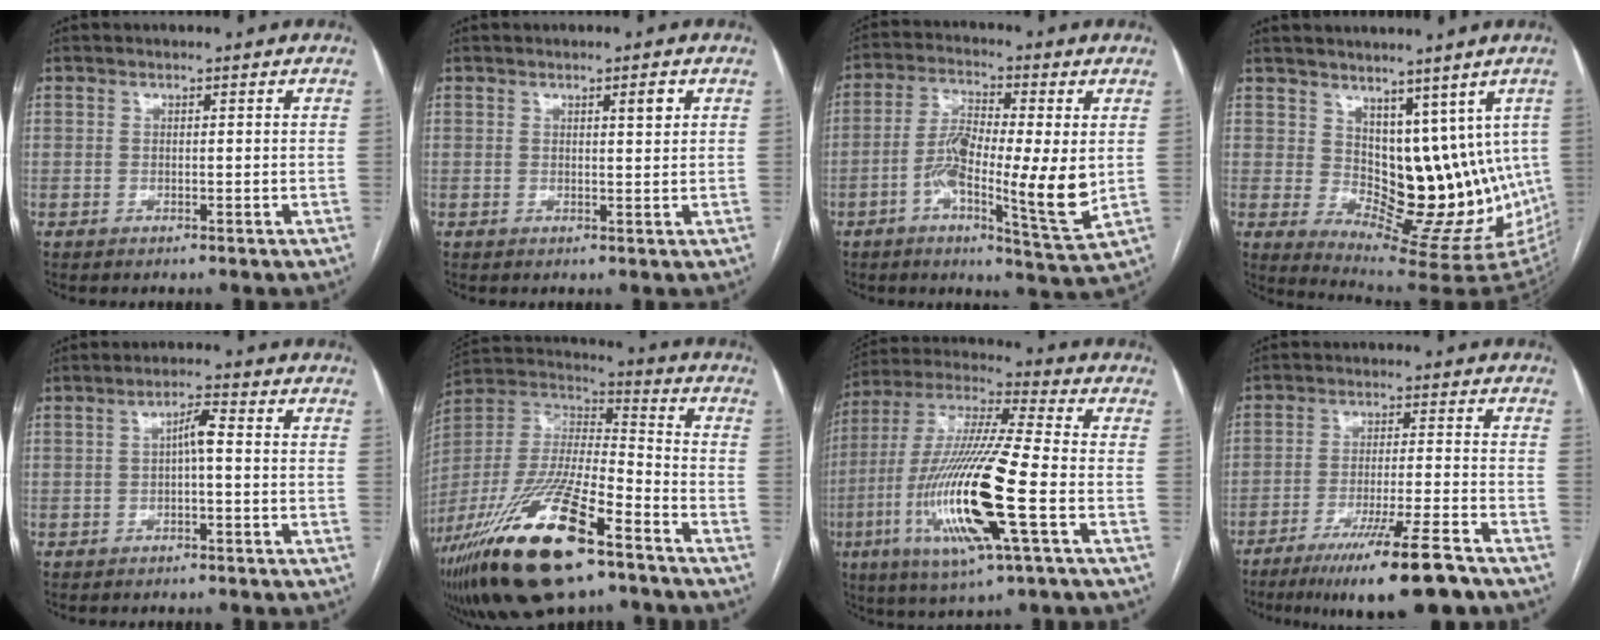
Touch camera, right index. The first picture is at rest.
{"total": 1.9, "force": [0.9, 0.2, 1.7], "torque": [-0.027, -0.001, 0.015]}
{"total": 13.4, "force": [-1.4, 2.1, 13.1], "torque": [-0.234, -0.006, -0.026]}
{"total": 12.6, "force": [3.7, 7.5, 9.4], "torque": [-0.119, 0.000, 0.081]}
{"total": 3.1, "force": [-0.1, 0.4, 3.1], "torque": [-0.053, 0.012, -0.001]}
{"total": 26.0, "force": [-15.8, 7.2, 19.4], "torque": [-0.412, -0.036, -0.280]}
{"total": 20.5, "force": [-5.8, 1.6, 19.6], "torque": [-0.422, -0.023, -0.108]}
{"total": 14.0, "force": [-10.1, 0.0, 9.6], "torque": [-0.152, -0.035, -0.160]}